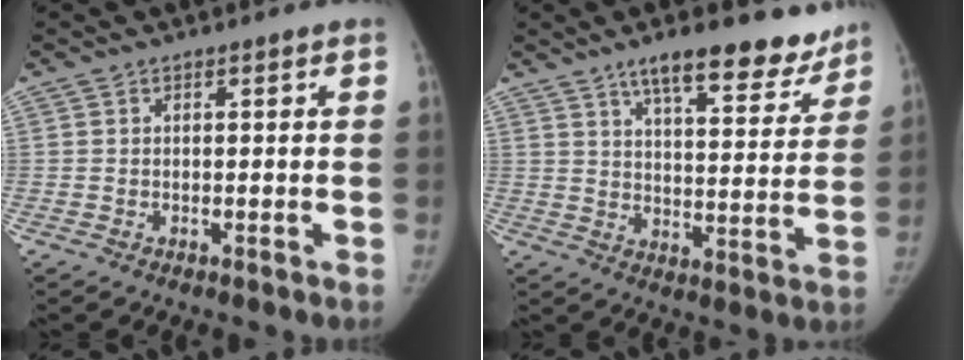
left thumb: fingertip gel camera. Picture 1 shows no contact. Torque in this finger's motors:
{"motor_torque": [0.72, -0.48, 0.93, -1.10, 0.15]}